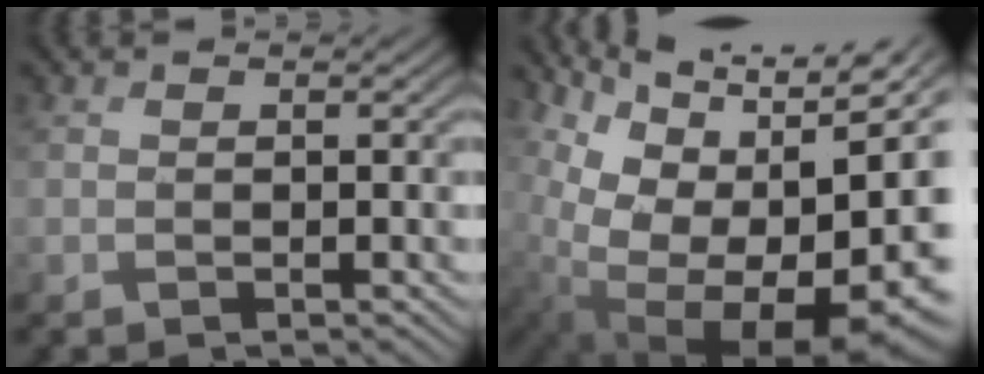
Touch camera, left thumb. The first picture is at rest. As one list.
[{"total": 15.0, "force": [3.1, 8.6, 12.0], "torque": [-0.180, -0.007, 0.107]}]